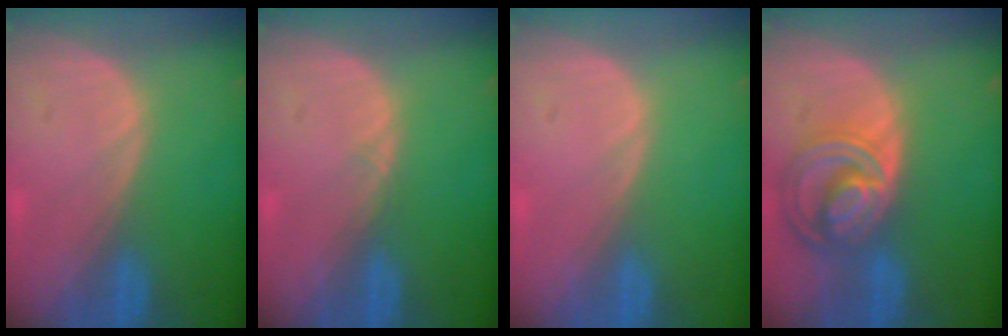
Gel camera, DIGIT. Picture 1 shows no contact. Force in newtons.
{"total": 0.5, "press": 0.5, "slide": 0.1}
{"total": 0.0}
{"total": 8.7, "press": 7.5, "slide": 4.3}